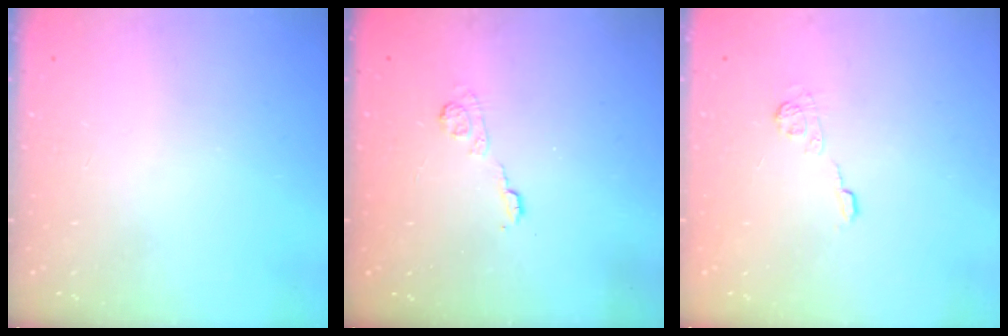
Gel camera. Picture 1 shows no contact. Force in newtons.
{"total": 3.9, "press": 3.7, "slide": 1.3}
{"total": 5.7, "press": 5.6, "slide": 0.7}